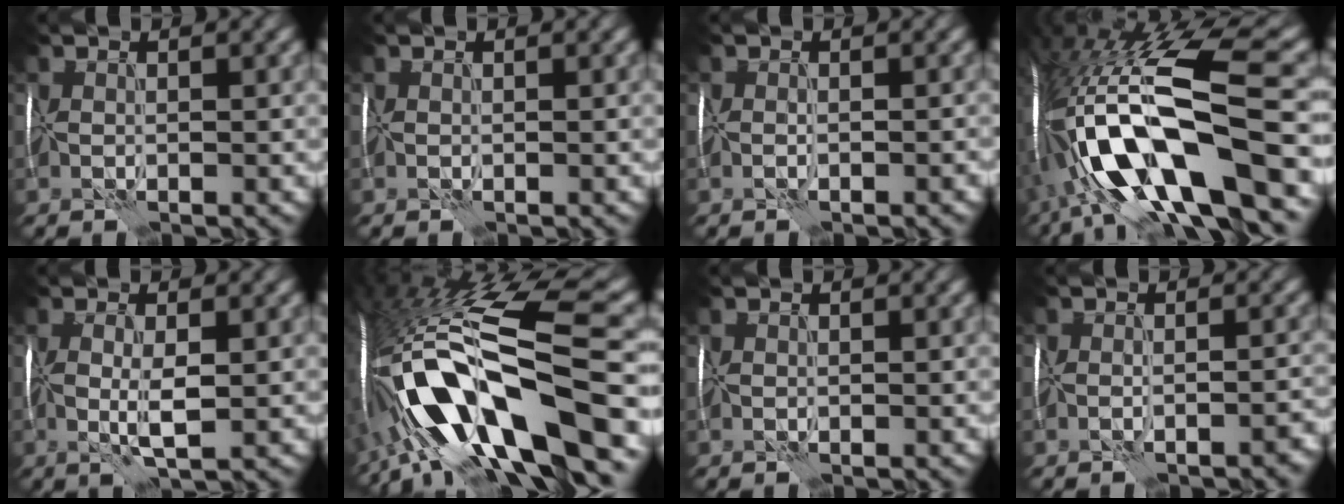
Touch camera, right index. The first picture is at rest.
{"total": 0.0}
{"total": 0.8, "force": [-0.5, 0.4, 0.5], "torque": [-0.006, 0.002, -0.007]}
{"total": 17.0, "force": [-4.7, 5.6, 15.4], "torque": [-0.285, 0.013, -0.083]}
{"total": 3.0, "force": [0.0, 0.6, 2.9], "torque": [-0.060, -0.002, 0.001]}
{"total": 18.3, "force": [-6.2, 6.2, 16.1], "torque": [-0.291, 0.020, -0.116]}
{"total": 0.0}
{"total": 1.8, "force": [-1.6, 0.4, 0.9], "torque": [-0.009, 0.005, -0.023]}